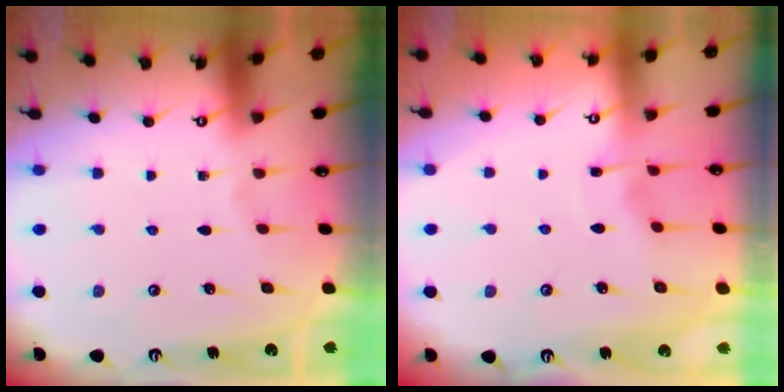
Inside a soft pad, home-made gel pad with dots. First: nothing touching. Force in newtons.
{"total": 3.3, "press": 3.2, "slide": 0.4}